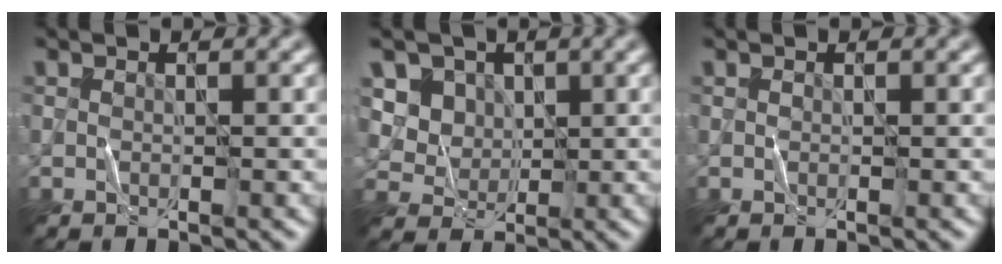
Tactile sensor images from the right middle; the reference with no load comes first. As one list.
[{"total": 6.4, "force": [2.8, 5.1, 2.6], "torque": [-0.058, 0.002, 0.051]}, {"total": 0.0}]